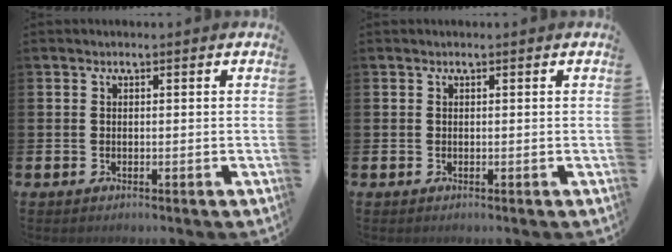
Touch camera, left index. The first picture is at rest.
{"total": 0.0}